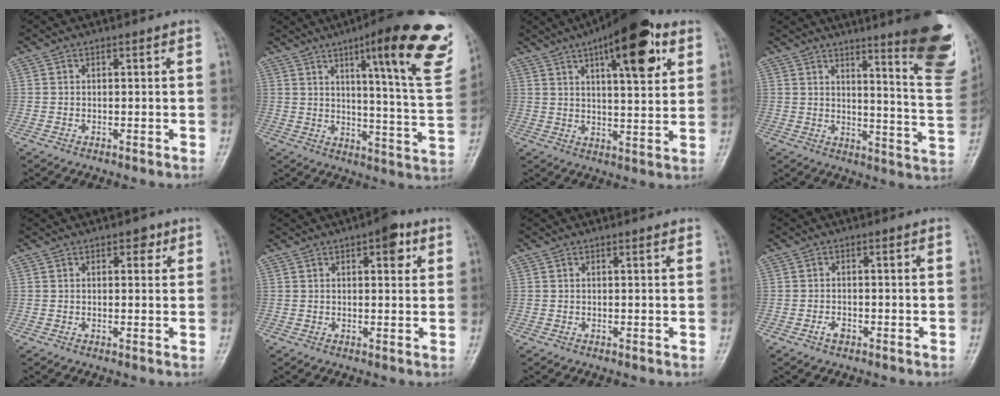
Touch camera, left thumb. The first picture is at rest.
{"total": 23.4, "force": [12.4, 3.7, 19.5], "torque": [-0.234, -0.053, 0.164]}
{"total": 16.7, "force": [8.1, 5.6, 13.5], "torque": [-0.168, -0.020, 0.114]}
{"total": 20.0, "force": [12.4, 3.1, 15.4], "torque": [-0.162, -0.084, 0.155]}
{"total": 2.4, "force": [1.2, 1.5, 1.4], "torque": [-0.001, -0.002, 0.013]}
{"total": 4.8, "force": [2.3, 2.2, 3.7], "torque": [-0.031, -0.003, 0.023]}
{"total": 0.6, "force": [0.4, 0.2, 0.4], "torque": [-0.007, -0.001, 0.004]}
{"total": 1.8, "force": [-1.1, 1.0, 1.0], "torque": [-0.017, 0.006, -0.020]}